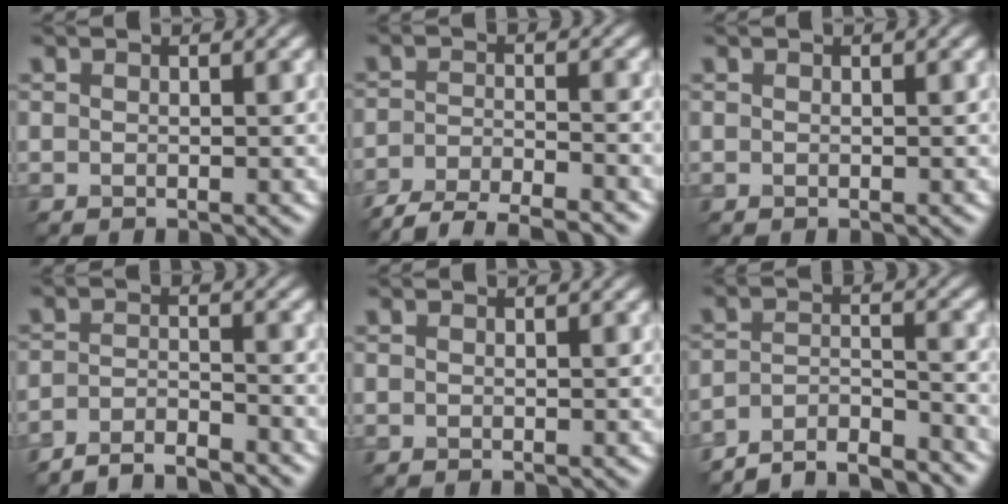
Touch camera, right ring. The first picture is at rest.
{"total": 6.1, "force": [-5.4, 1.2, 2.6], "torque": [-0.046, -0.009, -0.096]}
{"total": 0.0}
{"total": 3.8, "force": [-3.6, 0.5, 1.1], "torque": [-0.017, 0.000, -0.068]}
{"total": 0.0}
{"total": 6.4, "force": [-6.0, 1.2, 1.9], "torque": [-0.032, -0.008, -0.104]}